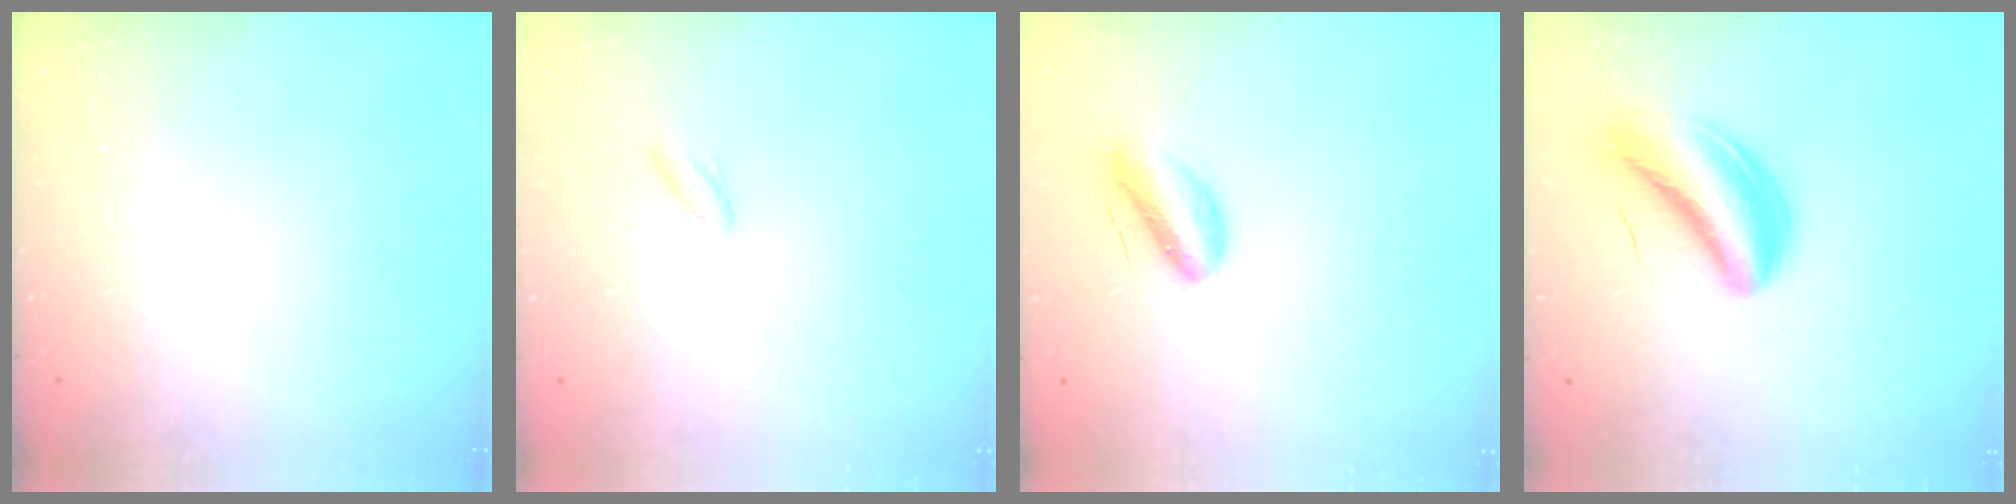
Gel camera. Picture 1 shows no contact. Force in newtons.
{"total": 2.4, "press": 2.2, "slide": 1.0}
{"total": 7.4, "press": 6.9, "slide": 2.5}
{"total": 7.6, "press": 7.4, "slide": 1.9}